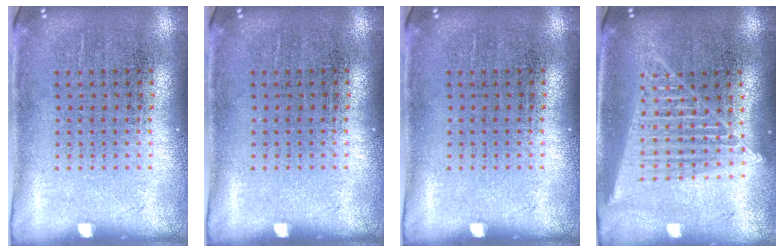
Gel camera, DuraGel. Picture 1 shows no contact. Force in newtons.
{"total": 0.0}
{"total": 0.0}
{"total": 1.8, "press": 1.6, "slide": 0.8}